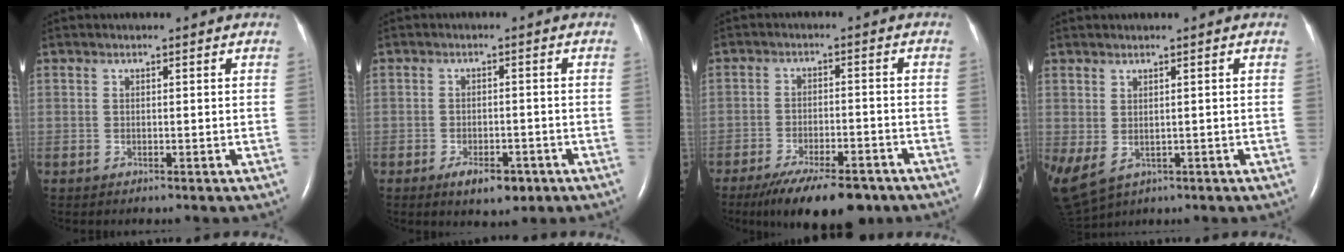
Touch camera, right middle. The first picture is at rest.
{"total": 4.8, "force": [-2.8, 2.2, 3.2], "torque": [-0.053, 0.000, -0.036]}
{"total": 12.6, "force": [-9.5, 3.8, 7.4], "torque": [-0.116, -0.014, -0.148]}
{"total": 10.5, "force": [-3.1, 7.1, 7.2], "torque": [-0.187, -0.008, -0.034]}